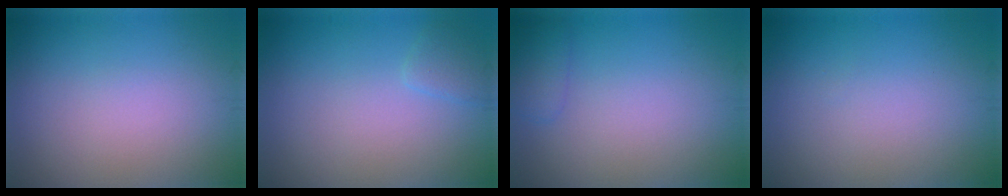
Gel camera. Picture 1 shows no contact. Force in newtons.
{"total": 1.2, "press": 1.2, "slide": 0.1}
{"total": 1.3, "press": 1.3, "slide": 0.1}
{"total": 0.0}